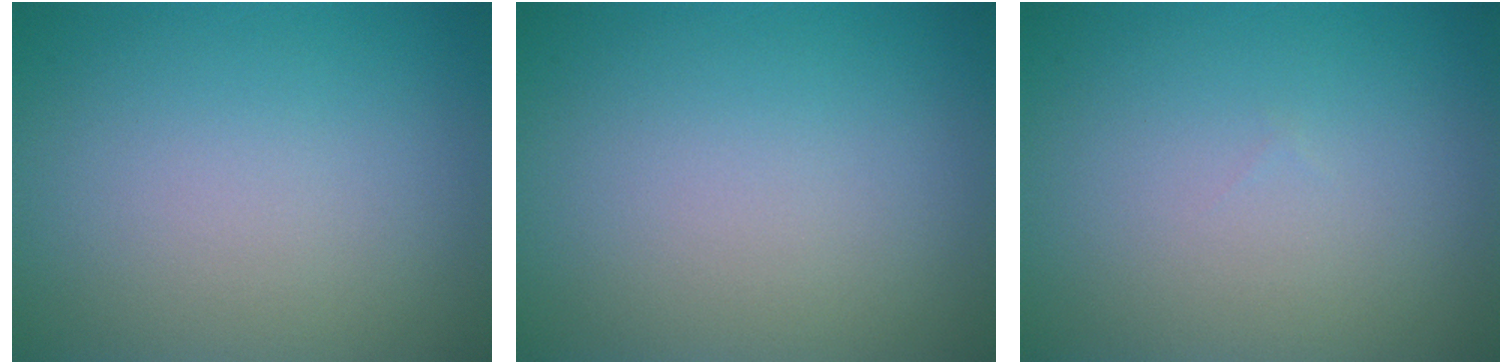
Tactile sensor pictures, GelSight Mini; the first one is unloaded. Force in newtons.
{"total": 0.0}
{"total": 0.0}